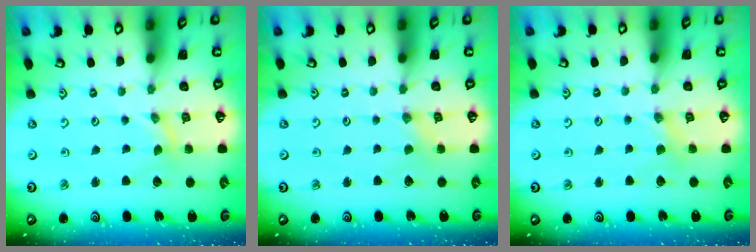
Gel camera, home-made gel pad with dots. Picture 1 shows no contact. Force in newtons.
{"total": 0.0}
{"total": 1.8, "press": 1.7, "slide": 0.3}